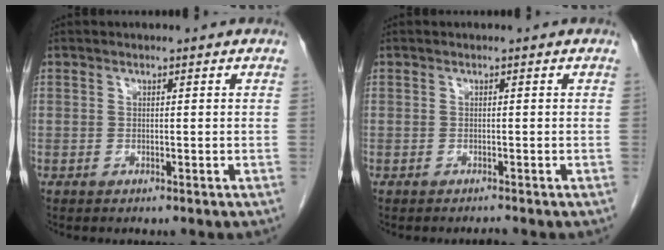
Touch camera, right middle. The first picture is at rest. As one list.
[{"total": 0.5, "force": [-0.5, -0.2, 0.0], "torque": [-0.002, -0.003, -0.006]}]